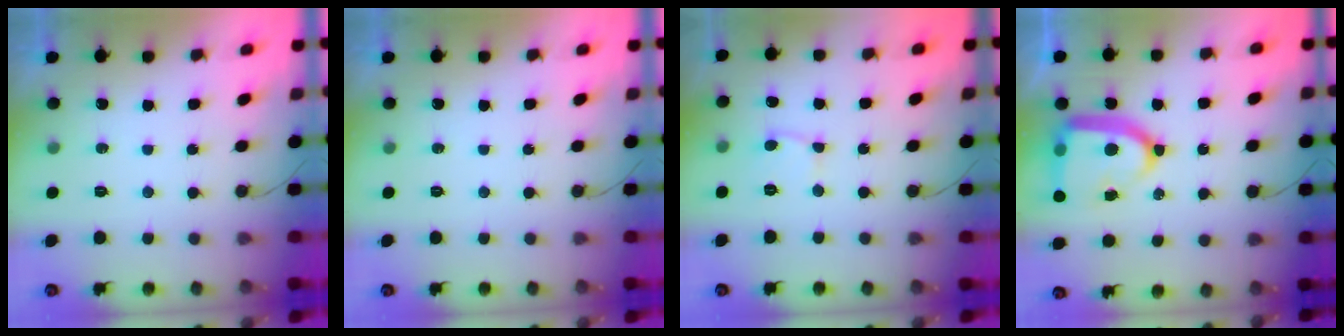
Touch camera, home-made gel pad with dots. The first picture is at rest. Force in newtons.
{"total": 0.0}
{"total": 2.7, "press": 2.7, "slide": 0.2}
{"total": 17.7, "press": 17.6, "slide": 1.7}